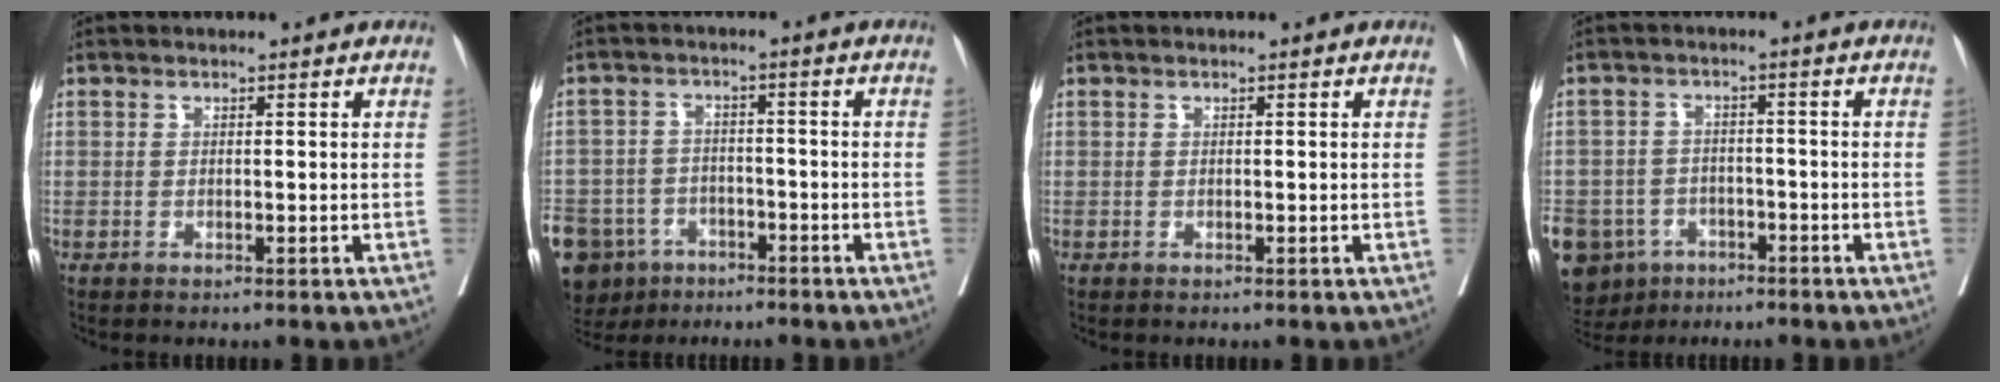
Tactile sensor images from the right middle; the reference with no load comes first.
{"total": 18.5, "force": [-10.9, 13.2, 7.1], "torque": [-0.225, -0.012, -0.162]}
{"total": 0.0}
{"total": 15.9, "force": [-8.9, 11.9, 5.5], "torque": [-0.162, 0.000, -0.124]}